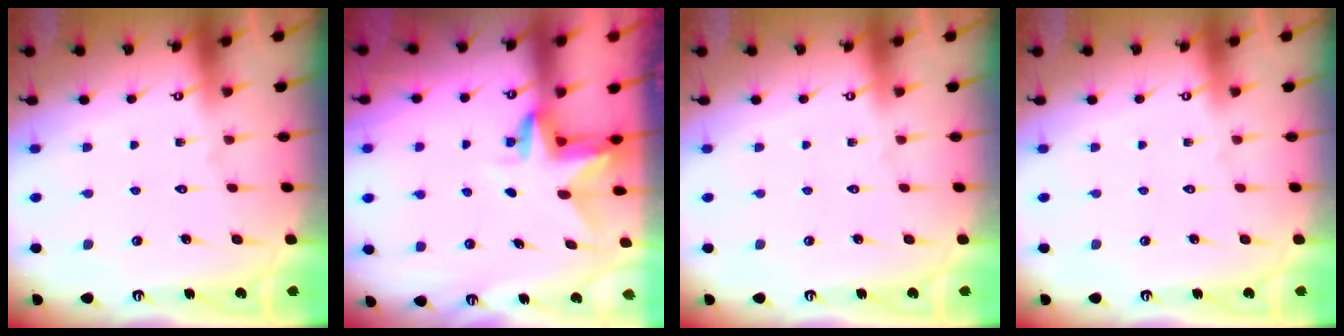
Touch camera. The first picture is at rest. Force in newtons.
{"total": 3.0, "press": 3.0, "slide": 0.2}
{"total": 0.0}
{"total": 0.0}